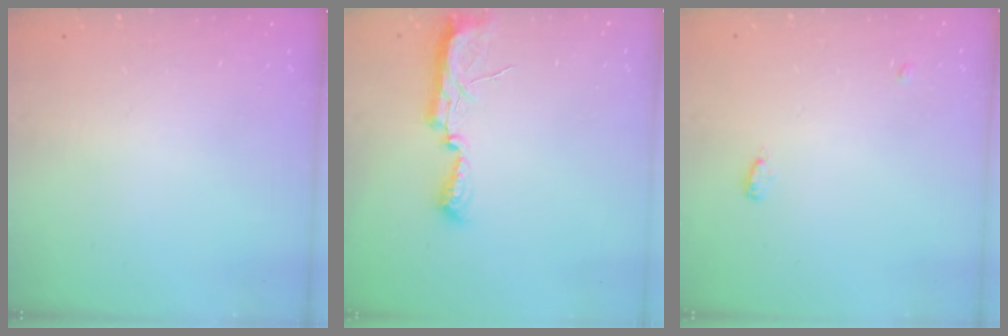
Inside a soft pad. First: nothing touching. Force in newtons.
{"total": 10.5, "press": 9.1, "slide": 5.2}
{"total": 7.9, "press": 4.2, "slide": 6.7}